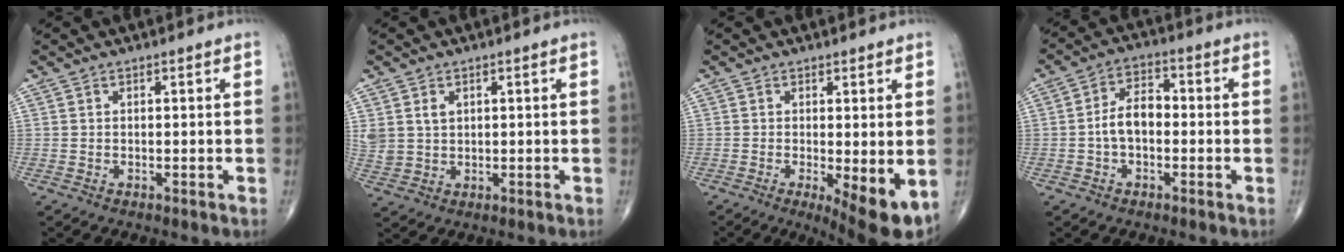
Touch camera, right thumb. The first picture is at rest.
{"total": 4.6, "force": [1.6, 3.5, 2.6], "torque": [-0.048, -0.002, 0.042]}
{"total": 8.4, "force": [-2.0, 2.3, 7.8], "torque": [-0.106, -0.023, -0.026]}
{"total": 6.5, "force": [-0.9, 4.0, 5.1], "torque": [-0.082, 0.027, -0.026]}